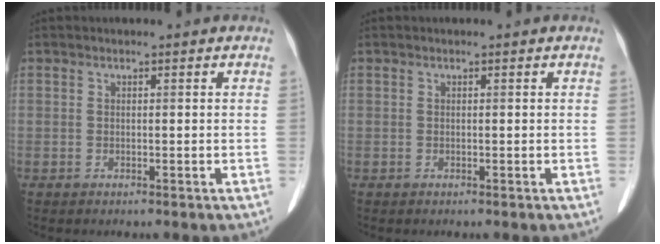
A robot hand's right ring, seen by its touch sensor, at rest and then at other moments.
{"total": 0.0}